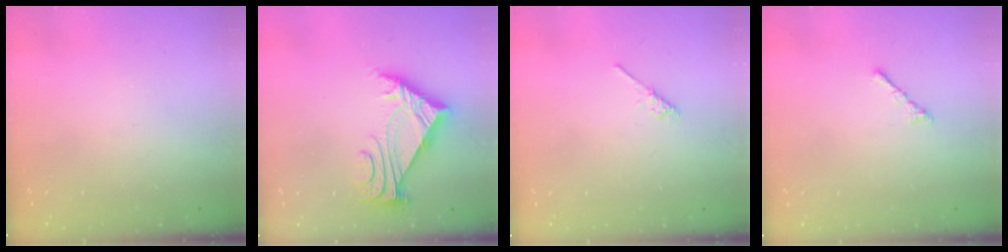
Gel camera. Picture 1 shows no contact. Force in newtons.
{"total": 7.2, "press": 7.2, "slide": 1.1}
{"total": 2.1, "press": 2.1, "slide": 0.4}
{"total": 1.0, "press": 0.9, "slide": 0.4}